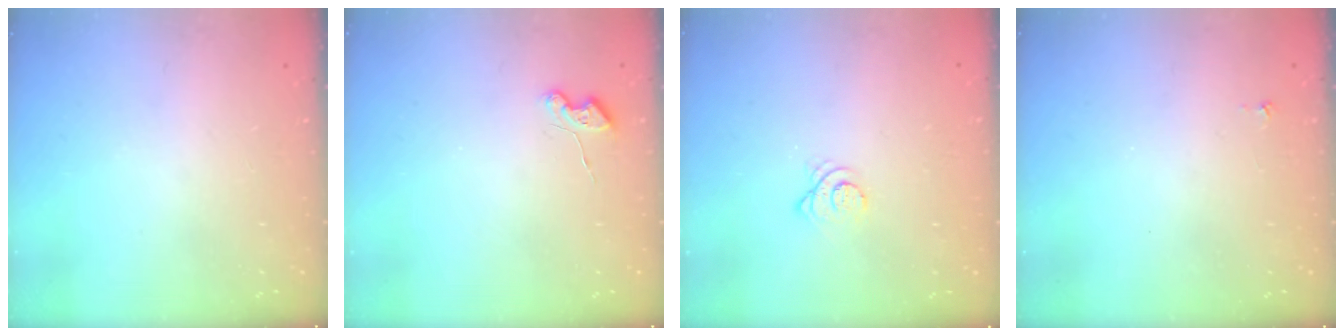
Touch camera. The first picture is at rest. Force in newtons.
{"total": 4.2, "press": 4.1, "slide": 0.5}
{"total": 3.3, "press": 3.3, "slide": 0.1}
{"total": 2.9, "press": 2.9, "slide": 0.4}